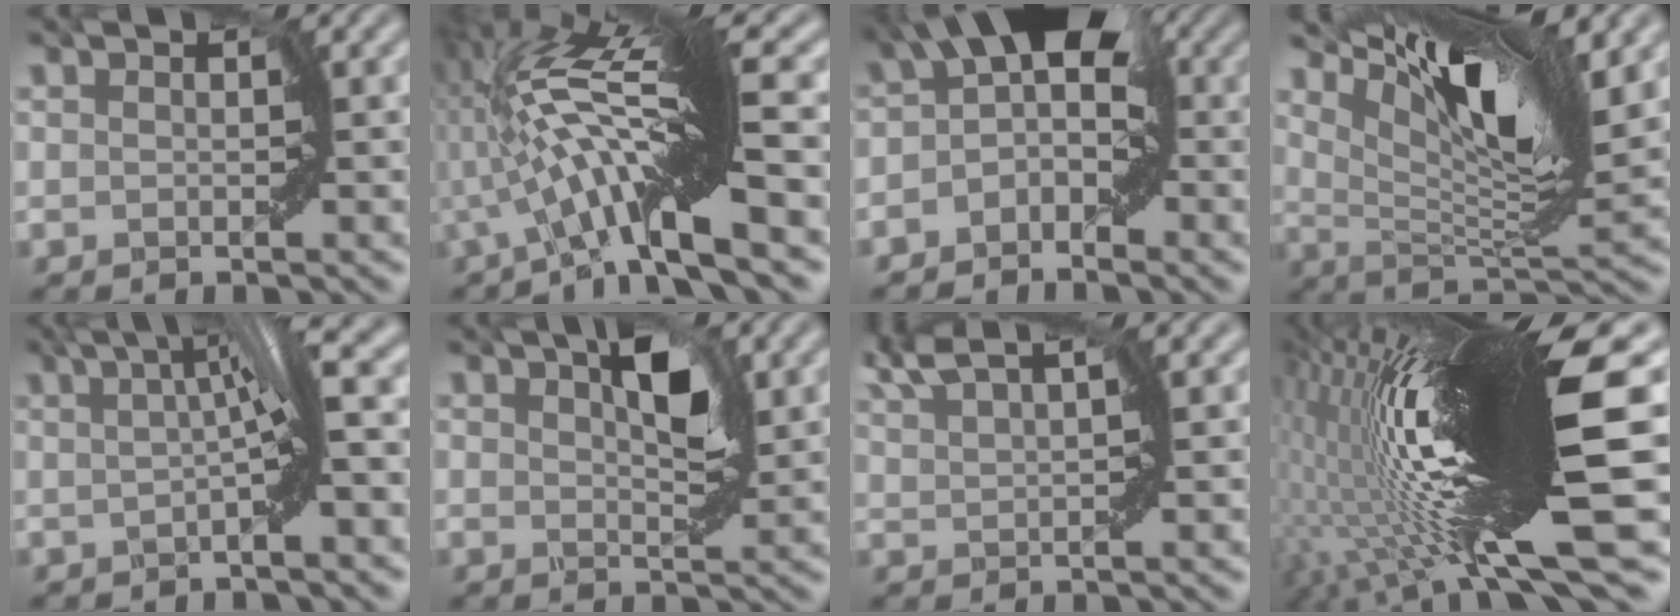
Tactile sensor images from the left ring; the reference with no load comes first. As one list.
[{"total": 11.0, "force": [0.1, 1.6, 10.9], "torque": [-0.182, 0.016, -0.001]}, {"total": 5.8, "force": [-0.3, 3.5, 4.6], "torque": [-0.061, 0.012, -0.023]}, {"total": 9.5, "force": [5.5, 1.8, 7.6], "torque": [-0.121, -0.004, 0.100]}, {"total": 3.9, "force": [-0.3, -0.1, 3.9], "torque": [-0.058, 0.011, -0.018]}, {"total": 3.6, "force": [1.5, 1.5, 2.9], "torque": [-0.042, 0.002, 0.022]}, {"total": 3.4, "force": [2.9, 0.3, 1.9], "torque": [-0.049, 0.013, 0.054]}, {"total": 17.3, "force": [2.8, 3.4, 16.7], "torque": [-0.302, -0.002, 0.068]}]